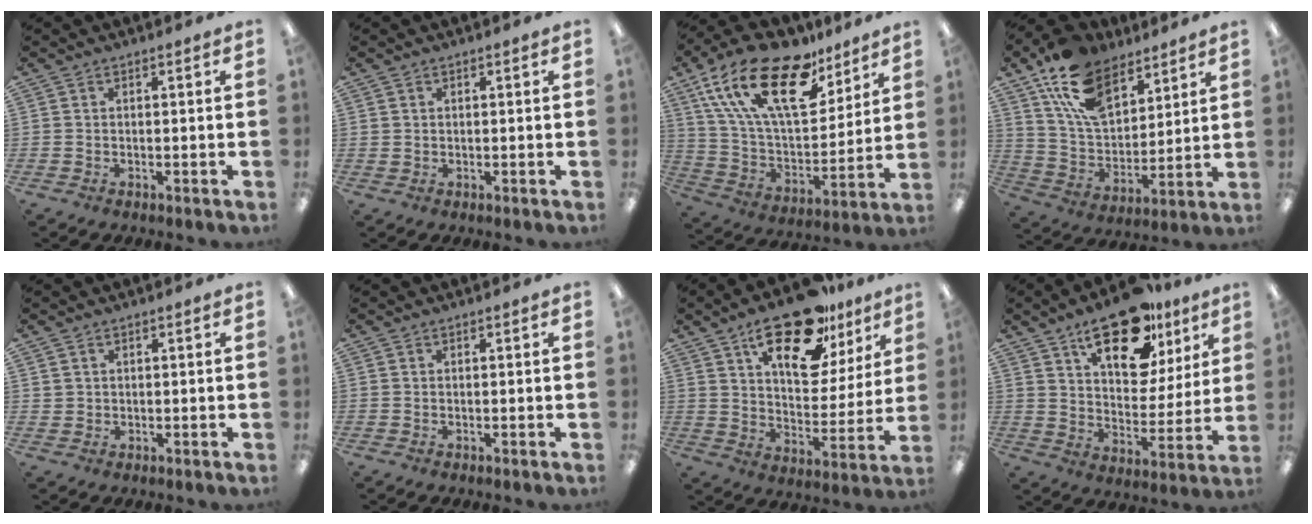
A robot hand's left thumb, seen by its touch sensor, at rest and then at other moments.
{"total": 1.0, "force": [0.6, 0.9, 0.0], "torque": [-0.001, 0.003, 0.010]}
{"total": 25.2, "force": [15.2, 11.2, 16.6], "torque": [-0.315, -0.085, 0.264]}
{"total": 16.9, "force": [11.0, 9.2, 9.0], "torque": [-0.179, -0.039, 0.209]}
{"total": 1.5, "force": [0.8, 1.3, 0.0], "torque": [-0.001, 0.003, 0.014]}
{"total": 0.0}
{"total": 22.5, "force": [14.8, 10.1, 13.7], "torque": [-0.205, -0.076, 0.247]}
{"total": 20.2, "force": [13.1, 10.0, 11.8], "torque": [-0.167, -0.068, 0.221]}